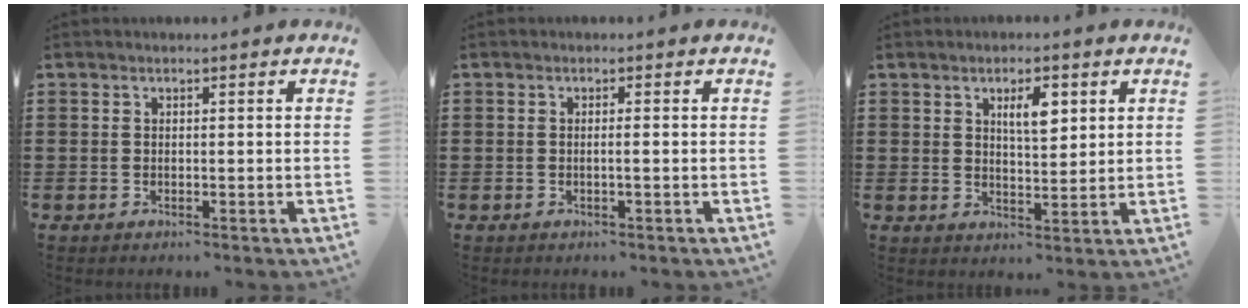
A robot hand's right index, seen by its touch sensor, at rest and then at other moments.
{"total": 0.8, "force": [-0.2, -0.2, 0.7], "torque": [-0.013, -0.004, -0.004]}
{"total": 4.5, "force": [2.0, 1.7, 3.7], "torque": [-0.063, 0.002, 0.029]}